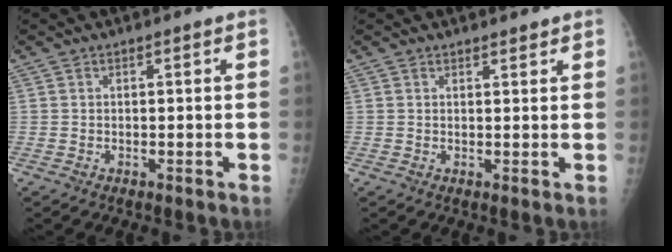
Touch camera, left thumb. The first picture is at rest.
{"total": 1.4, "force": [1.2, 0.5, 0.4], "torque": [0.000, -0.009, 0.016]}